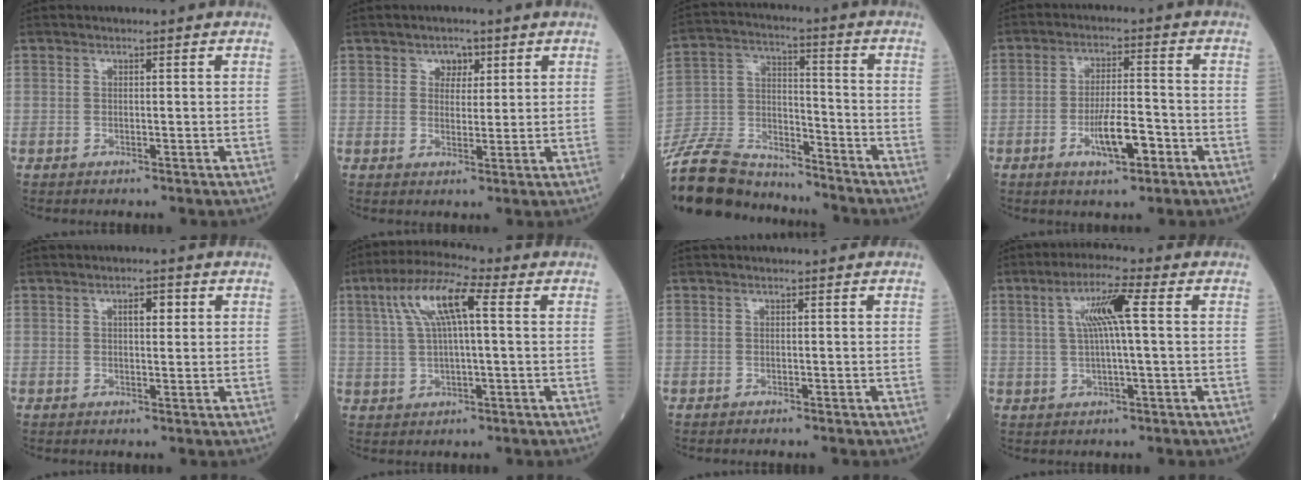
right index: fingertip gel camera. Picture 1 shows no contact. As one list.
[{"total": 2.9, "force": [1.5, 2.0, 1.3], "torque": [-0.013, 0.002, 0.022]}, {"total": 16.3, "force": [-15.5, 3.7, 3.4], "torque": [-0.072, 0.024, -0.277]}, {"total": 7.0, "force": [-3.0, 1.6, 6.1], "torque": [-0.114, 0.000, -0.050]}, {"total": 2.4, "force": [0.8, 0.9, 2.1], "torque": [-0.033, 0.004, 0.012]}, {"total": 9.2, "force": [2.6, 1.7, 8.7], "torque": [-0.176, 0.030, 0.048]}, {"total": 0.6, "force": [-0.6, 0.1, 0.2], "torque": [-0.002, 0.000, -0.011]}, {"total": 7.2, "force": [1.6, 0.2, 7.1], "torque": [-0.135, 0.012, 0.028]}]